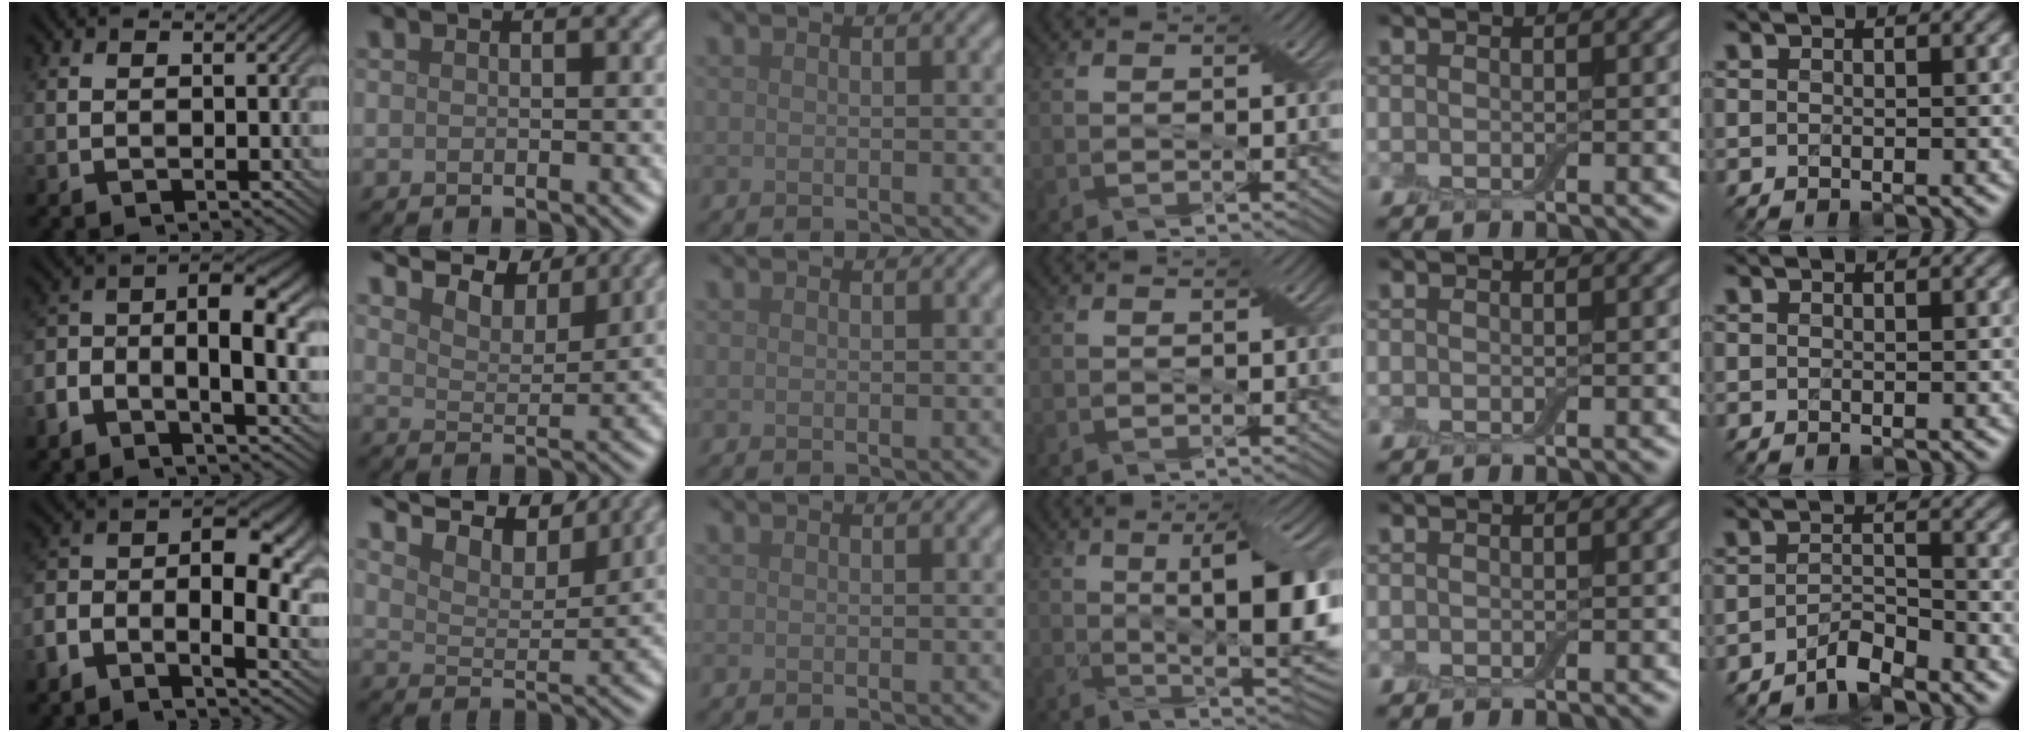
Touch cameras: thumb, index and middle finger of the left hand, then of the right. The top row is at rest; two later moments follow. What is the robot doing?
{"motion": "insert", "object": "backpack"}